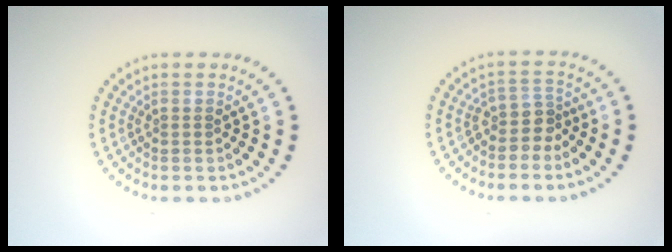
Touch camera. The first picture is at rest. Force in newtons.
{"total": 2.3, "press": 1.7, "slide": 1.6}